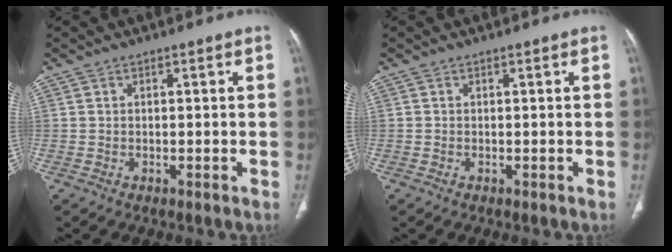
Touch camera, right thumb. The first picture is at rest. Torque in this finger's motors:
{"motor_torque": [-0.01, -0.15, 0.18, 0.55, -0.01]}